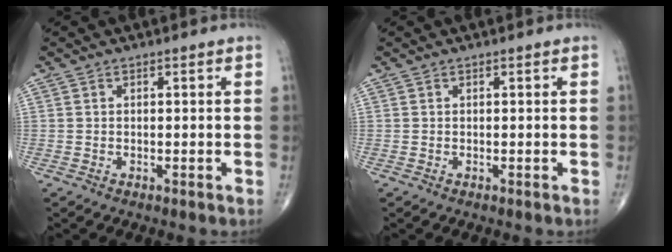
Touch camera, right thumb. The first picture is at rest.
{"total": 0.0}